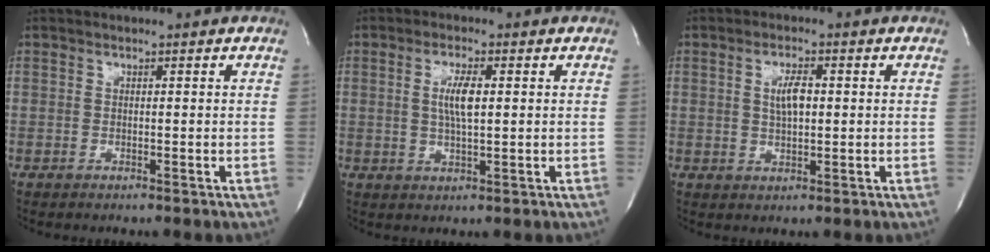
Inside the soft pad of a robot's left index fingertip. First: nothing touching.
{"total": 4.5, "force": [0.6, 0.8, 4.4], "torque": [-0.090, -0.001, 0.012]}
{"total": 3.9, "force": [0.5, 1.3, 3.6], "torque": [-0.071, 0.002, 0.011]}